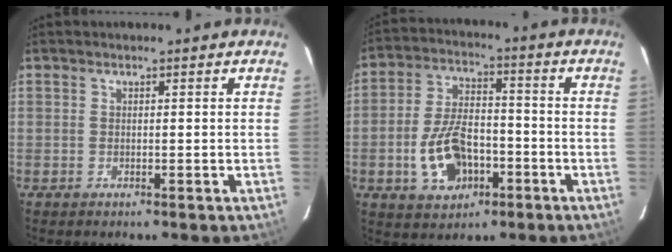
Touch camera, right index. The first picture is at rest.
{"total": 11.8, "force": [-4.2, 7.0, 8.5], "torque": [-0.179, 0.010, -0.061]}